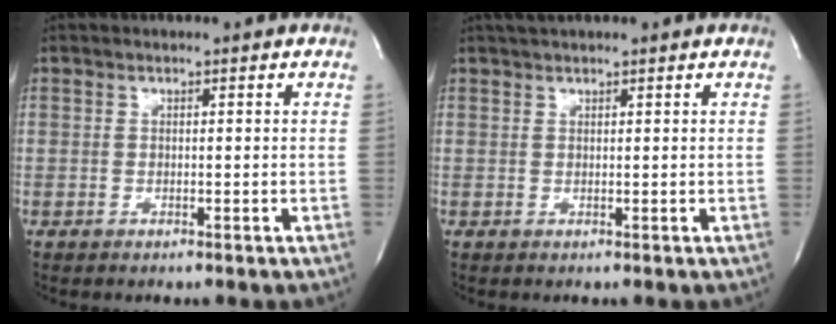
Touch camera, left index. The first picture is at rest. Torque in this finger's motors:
{"motor_torque": [-0.22, -0.28, 0.05, 0.08]}